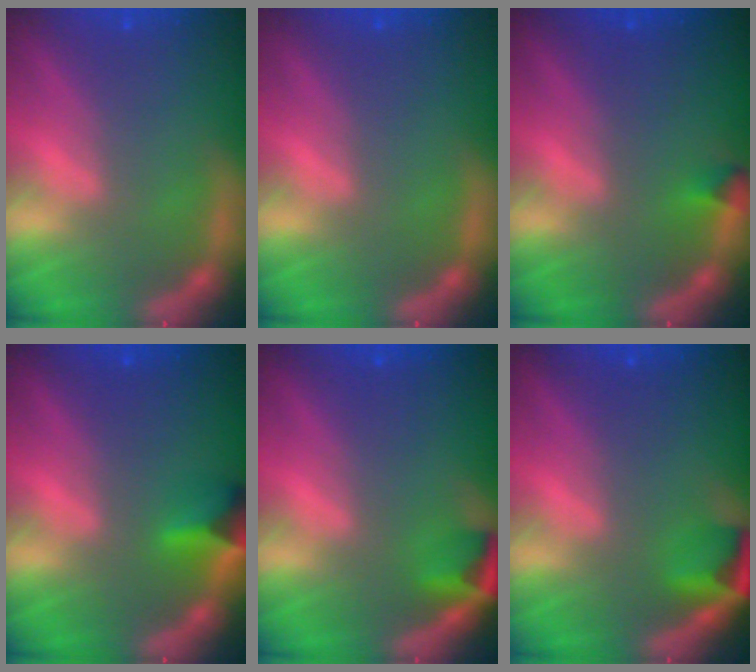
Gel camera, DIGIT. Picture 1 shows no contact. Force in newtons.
{"total": 0.0}
{"total": 0.9}
{"total": 2.9}
{"total": 2.4}
{"total": 2.9}